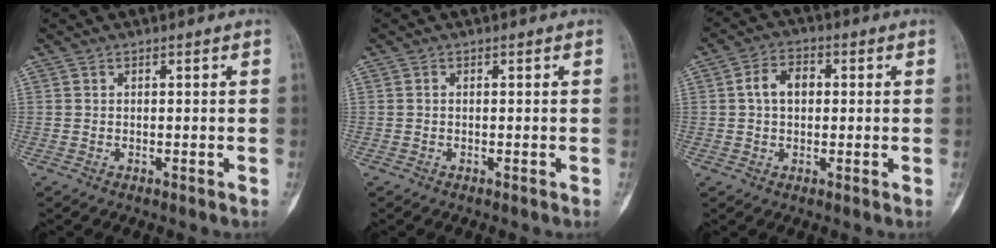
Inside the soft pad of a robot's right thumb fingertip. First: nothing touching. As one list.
[{"total": 0.0}, {"total": 5.7, "force": [0.7, 4.0, 4.1], "torque": [-0.066, 0.016, 0.006]}]